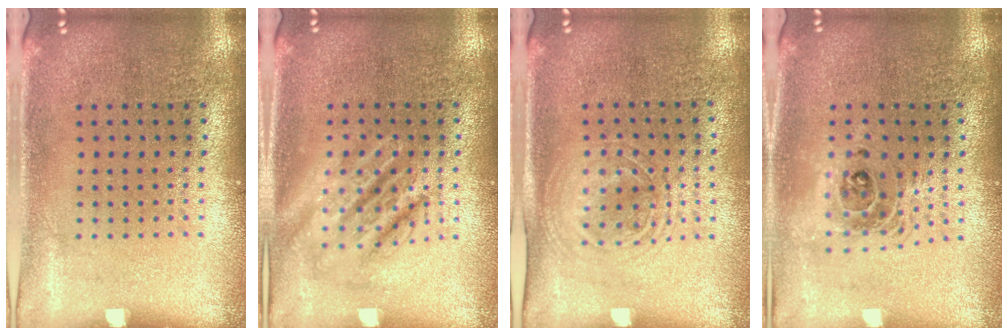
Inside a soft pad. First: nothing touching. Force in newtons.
{"total": 2.5, "press": 2.5, "slide": 0.3}
{"total": 1.5, "press": 1.3, "slide": 0.6}
{"total": 1.4, "press": 1.2, "slide": 0.7}